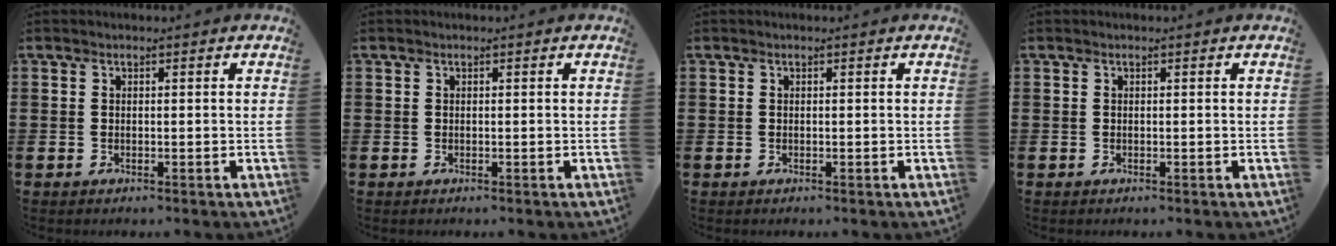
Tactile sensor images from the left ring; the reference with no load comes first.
{"total": 0.0}
{"total": 0.0}
{"total": 0.0}